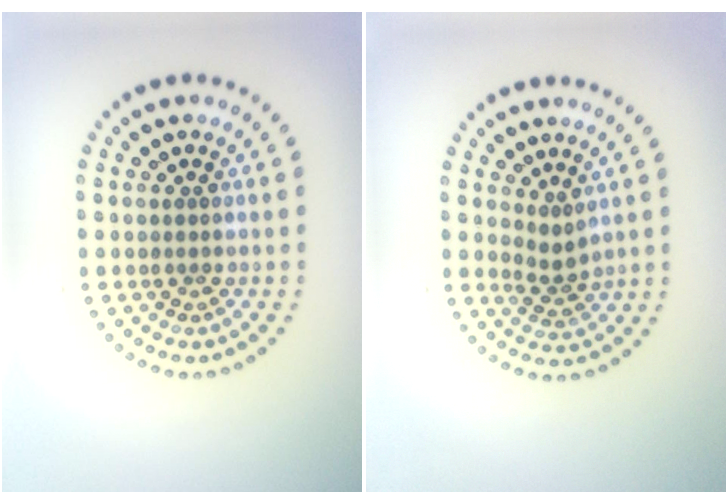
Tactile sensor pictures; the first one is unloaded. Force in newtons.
{"total": 1.8, "press": 1.2, "slide": 1.4}